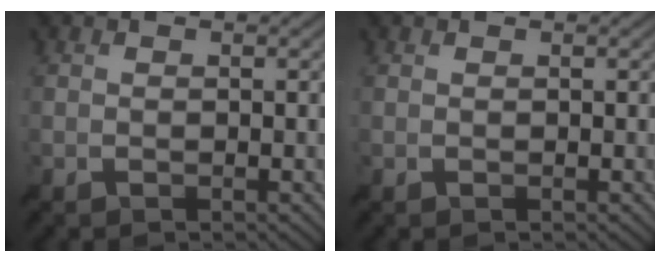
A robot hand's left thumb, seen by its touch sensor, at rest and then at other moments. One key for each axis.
{"total": 0.0}